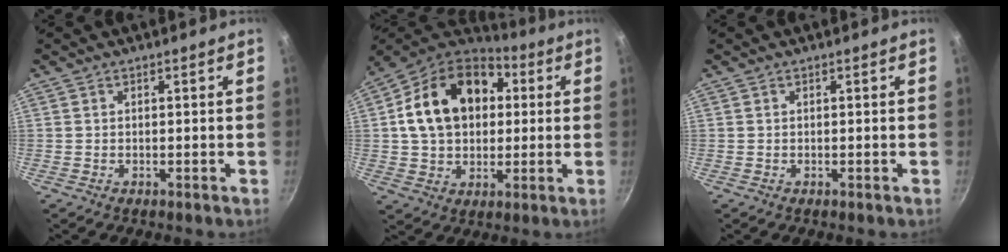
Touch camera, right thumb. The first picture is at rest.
{"total": 20.6, "force": [3.8, 15.0, 13.5], "torque": [-0.211, 0.030, 0.053]}
{"total": 0.0}